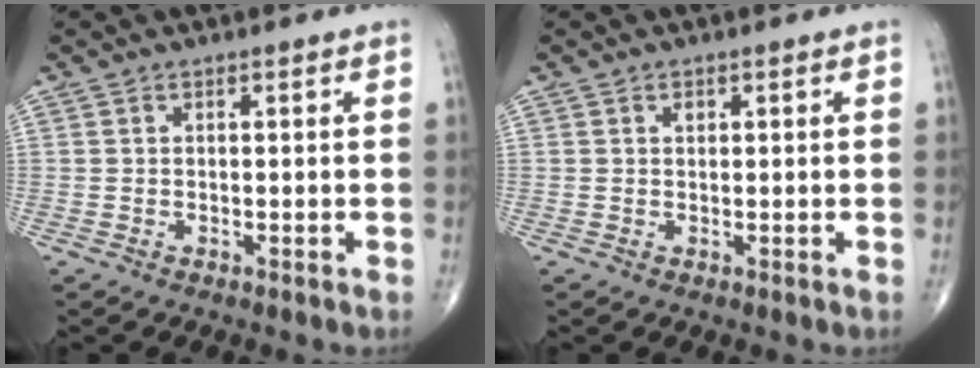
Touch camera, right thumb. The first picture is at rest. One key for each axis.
{"total": 0.9, "fx": 0.4, "fy": 0.7, "fz": 0.5, "tx": -0.004, "ty": 0.000, "tz": 0.006}